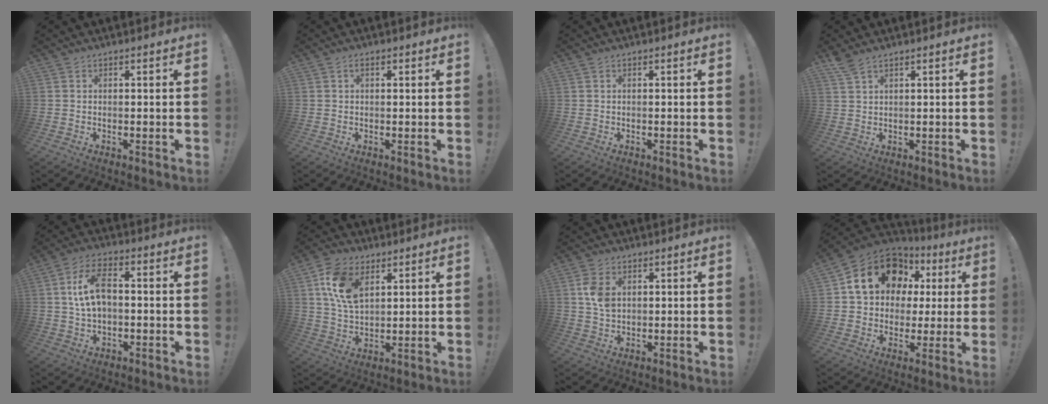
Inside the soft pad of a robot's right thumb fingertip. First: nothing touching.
{"total": 1.4, "force": [0.4, 0.7, 1.2], "torque": [-0.019, 0.002, 0.005]}
{"total": 0.0}
{"total": 3.3, "force": [2.5, 0.8, 2.0], "torque": [-0.046, -0.010, 0.048]}
{"total": 10.2, "force": [1.0, 6.1, 8.1], "torque": [-0.140, 0.009, 0.019]}
{"total": 13.0, "force": [5.6, 7.9, 8.7], "torque": [-0.169, -0.004, 0.105]}
{"total": 6.7, "force": [1.9, 4.4, 4.6], "torque": [-0.083, -0.005, 0.032]}
{"total": 18.2, "force": [7.4, 13.9, 9.1], "torque": [-0.136, -0.025, 0.148]}